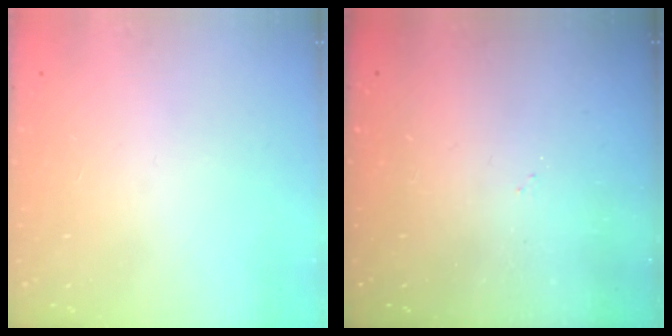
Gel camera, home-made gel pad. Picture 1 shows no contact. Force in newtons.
{"total": 2.7, "press": 2.7, "slide": 0.4}